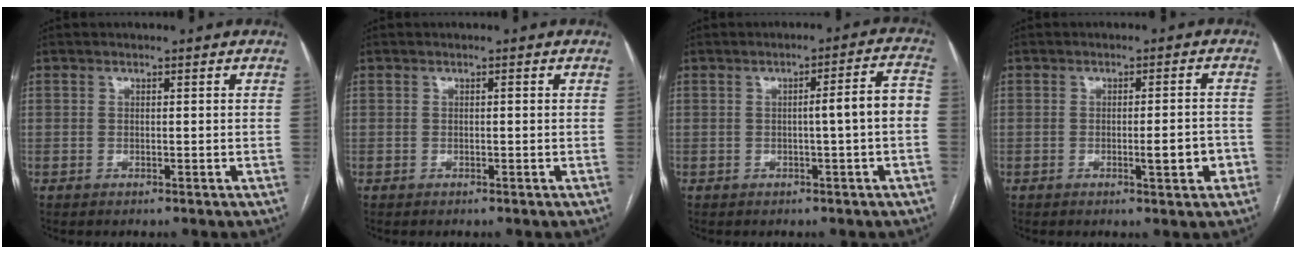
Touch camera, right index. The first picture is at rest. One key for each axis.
{"total": 0.0}
{"total": 5.7, "fx": -0.7, "fy": -0.3, "fz": 5.6, "tx": -0.074, "ty": 0.018, "tz": -0.009}
{"total": 4.2, "fx": -1.5, "fy": 0.7, "fz": 3.9, "tx": -0.052, "ty": 0.001, "tz": -0.019}